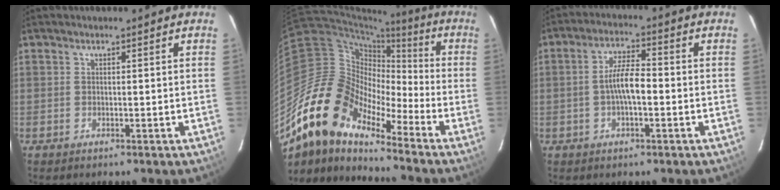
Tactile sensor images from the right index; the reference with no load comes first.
{"total": 17.5, "force": [-13.1, 7.2, 9.2], "torque": [-0.158, -0.001, -0.265]}
{"total": 6.0, "force": [-1.2, 1.7, 5.6], "torque": [-0.108, 0.010, -0.020]}